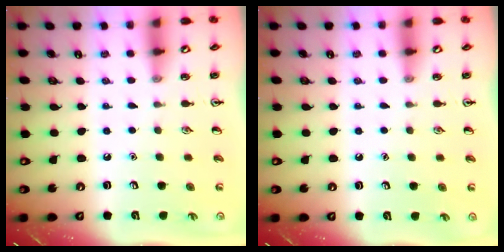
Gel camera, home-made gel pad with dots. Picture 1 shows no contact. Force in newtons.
{"total": 0.0}